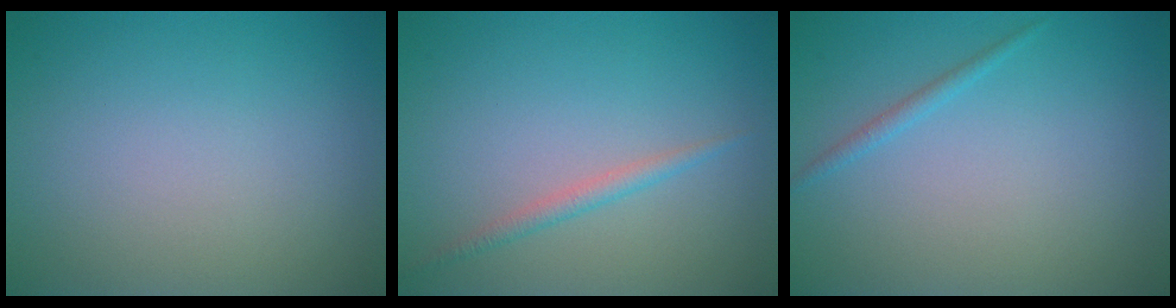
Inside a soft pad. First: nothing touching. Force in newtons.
{"total": 1.3, "press": 1.3, "slide": 0.1}
{"total": 0.9, "press": 0.9, "slide": 0.2}